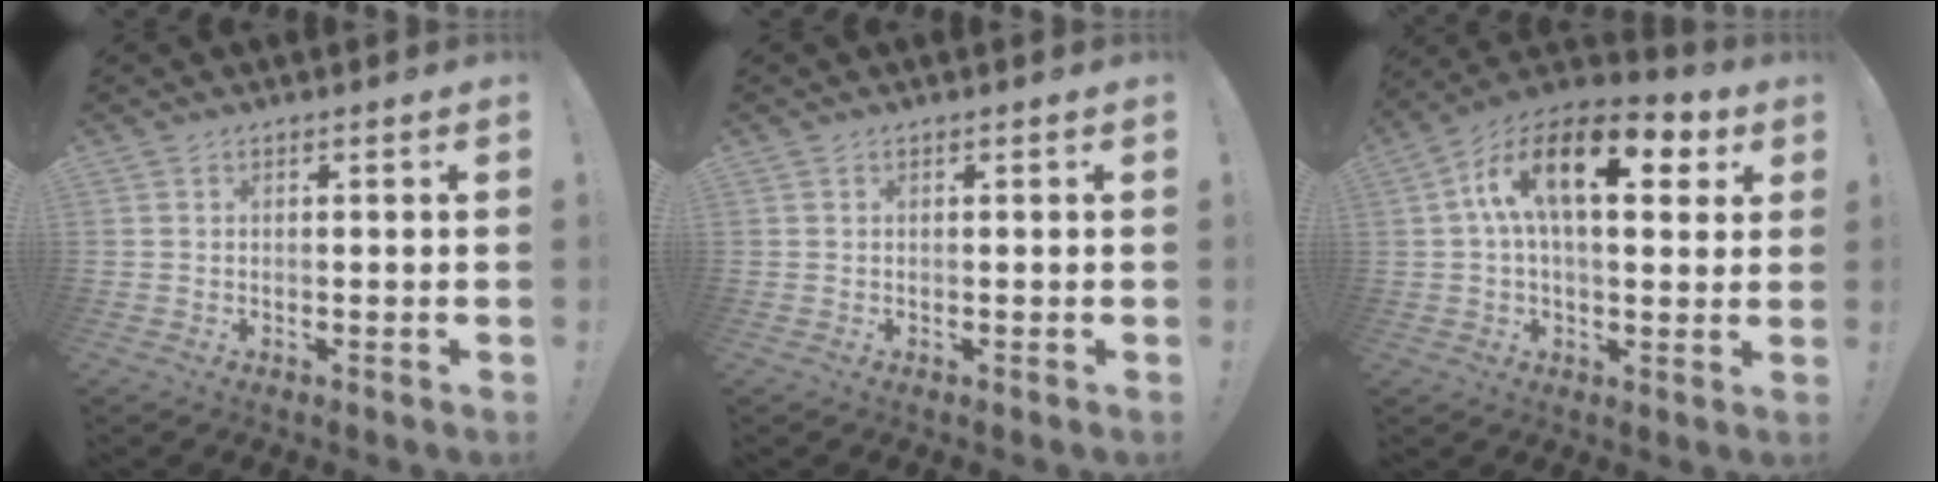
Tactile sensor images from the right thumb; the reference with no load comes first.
{"total": 0.0}
{"total": 18.5, "force": [5.6, 8.7, 15.3], "torque": [-0.250, -0.010, 0.084]}